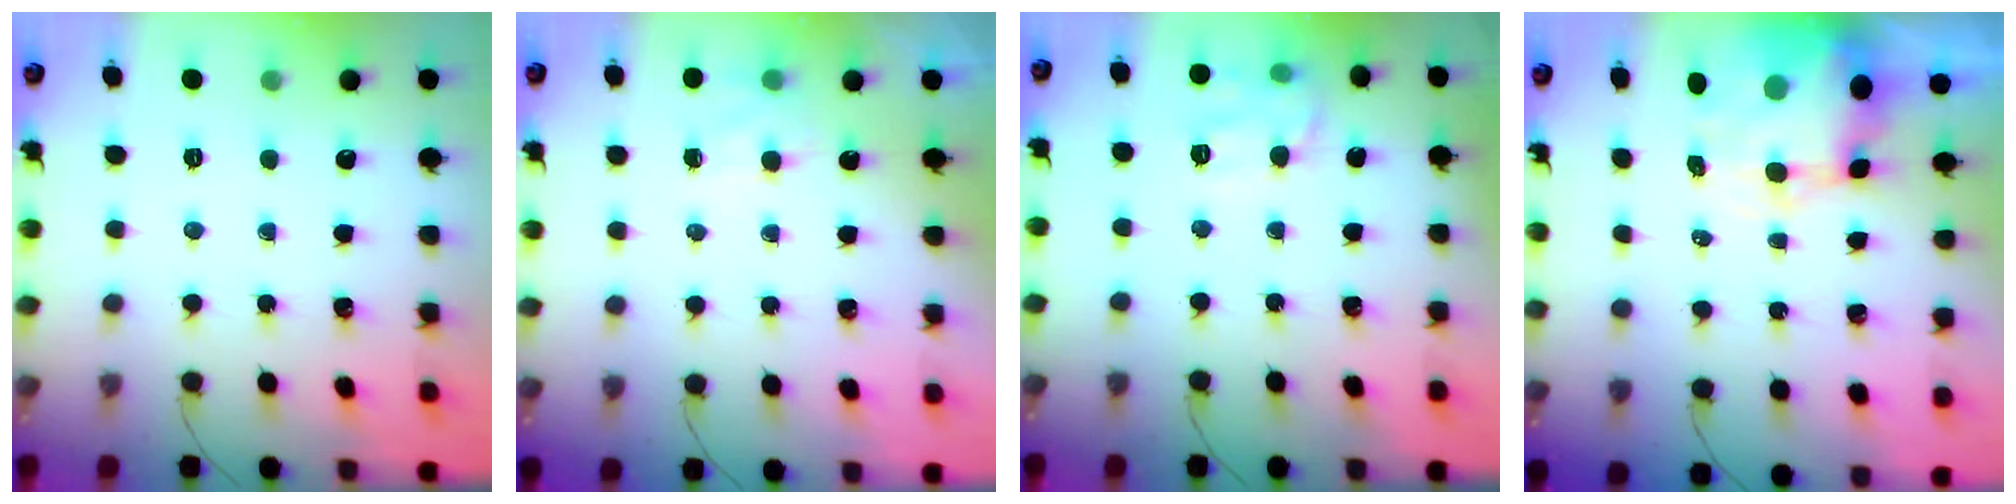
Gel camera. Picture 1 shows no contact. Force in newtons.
{"total": 5.4, "press": 5.2, "slide": 1.3}
{"total": 10.8, "press": 10.8, "slide": 0.4}
{"total": 9.6, "press": 9.2, "slide": 2.4}